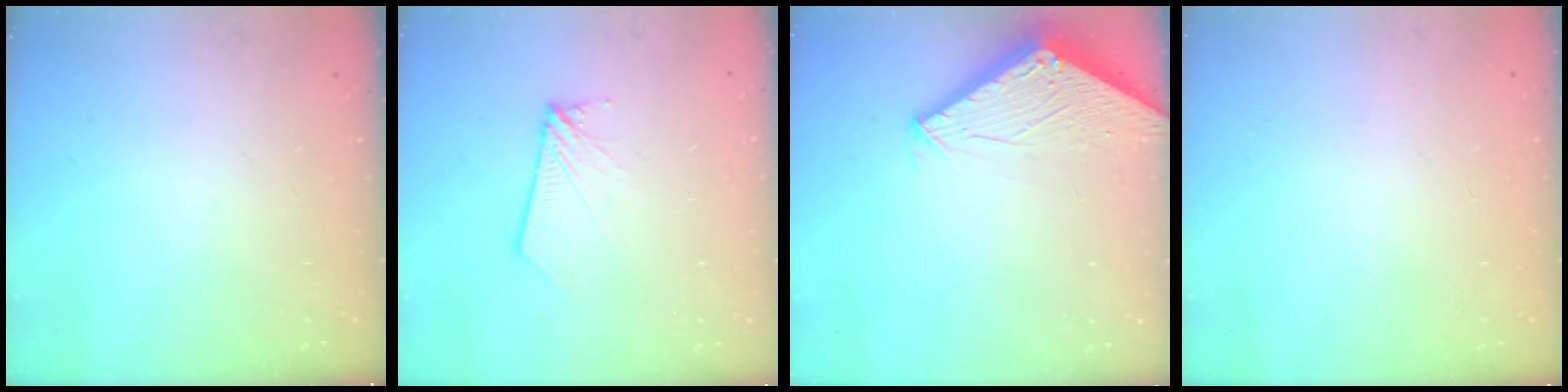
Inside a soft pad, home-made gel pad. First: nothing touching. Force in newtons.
{"total": 2.8, "press": 2.8, "slide": 0.3}
{"total": 2.8, "press": 2.8, "slide": 0.2}
{"total": 0.0}